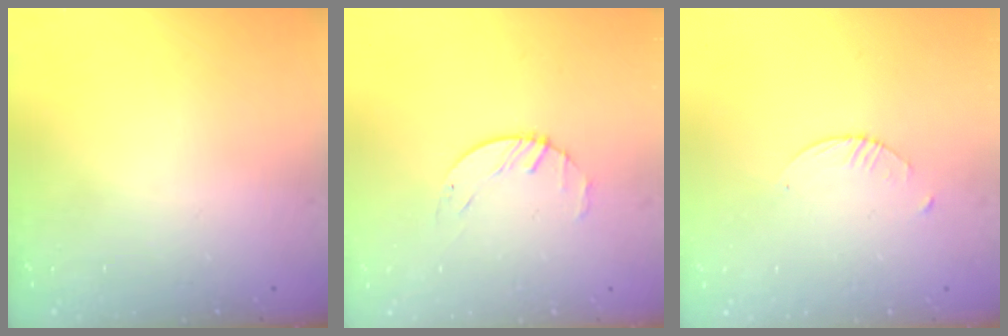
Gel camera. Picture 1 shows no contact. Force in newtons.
{"total": 1.6, "press": 1.6, "slide": 0.3}
{"total": 1.5, "press": 1.5, "slide": 0.2}